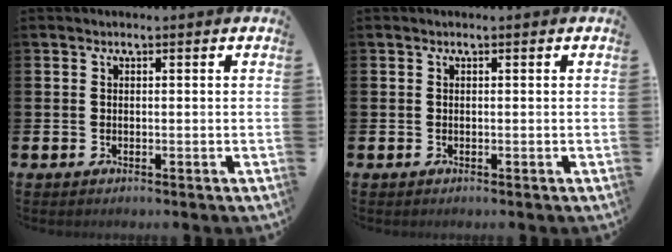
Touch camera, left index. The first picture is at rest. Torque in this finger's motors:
{"motor_torque": [0.00, 0.00, 0.03, 0.00]}